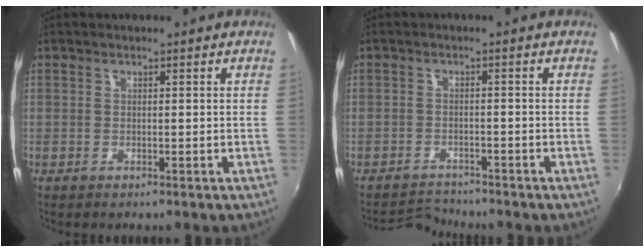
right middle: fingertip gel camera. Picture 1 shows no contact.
{"total": 3.6, "force": [-3.5, 0.4, -0.3], "torque": [-0.007, 0.006, -0.065]}